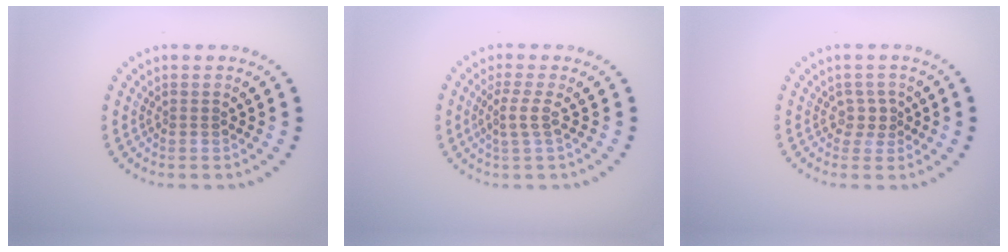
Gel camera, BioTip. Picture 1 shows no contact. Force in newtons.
{"total": 2.0, "press": 1.4, "slide": 1.4}
{"total": 1.6, "press": 1.1, "slide": 1.1}